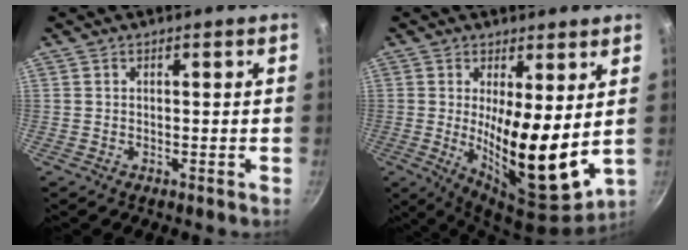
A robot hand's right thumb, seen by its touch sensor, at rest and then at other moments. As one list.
[{"total": 14.9, "force": [1.4, 4.9, 14.0], "torque": [-0.205, -0.043, 0.031]}]